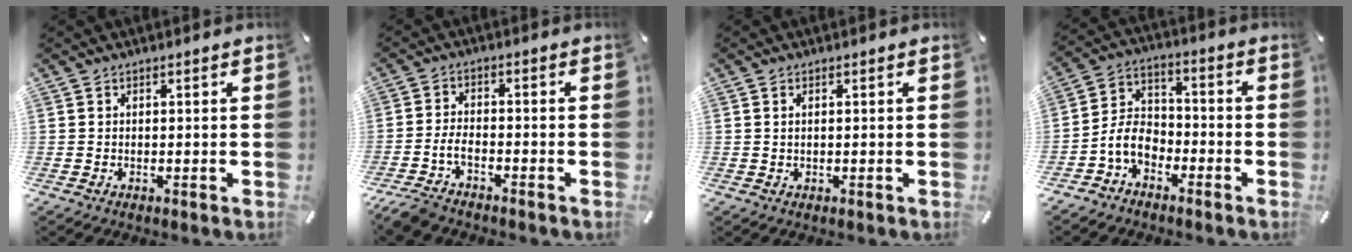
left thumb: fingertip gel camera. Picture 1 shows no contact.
{"total": 4.8, "force": [-3.5, 1.9, 2.7], "torque": [-0.072, 0.008, -0.069]}
{"total": 0.7, "force": [0.2, 0.3, 0.6], "torque": [-0.014, 0.002, 0.002]}
{"total": 8.1, "force": [-4.6, 5.8, 3.4], "torque": [-0.081, 0.023, -0.089]}